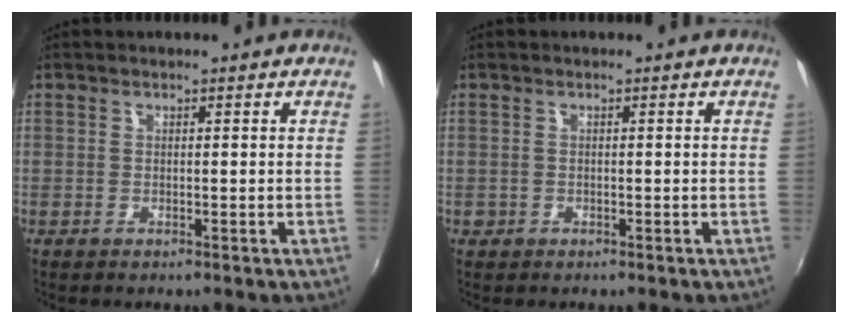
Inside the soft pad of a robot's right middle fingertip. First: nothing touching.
{"total": 0.9, "force": [-0.5, 0.8, 0.1], "torque": [-0.003, -0.003, -0.007]}